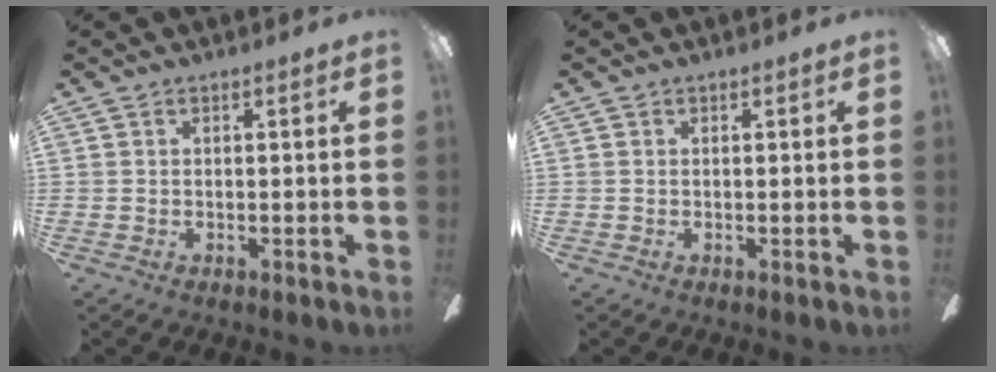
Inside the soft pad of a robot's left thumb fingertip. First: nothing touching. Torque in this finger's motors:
{"motor_torque": [0.00, 0.00, -0.09, 0.04, 0.00]}